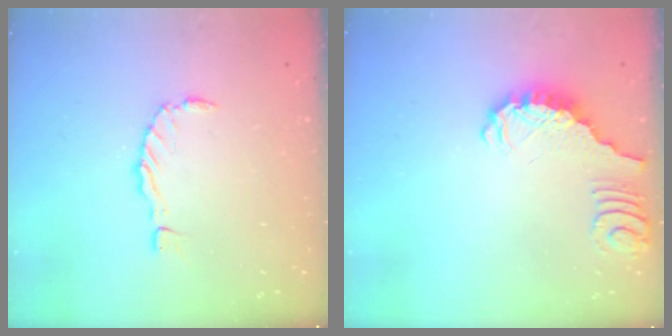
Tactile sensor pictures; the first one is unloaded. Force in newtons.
{"total": 1.2, "press": 1.2, "slide": 0.2}